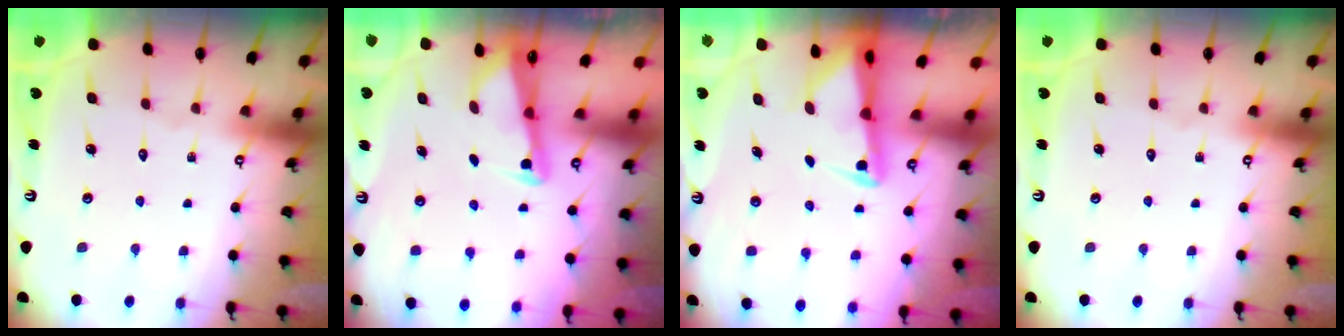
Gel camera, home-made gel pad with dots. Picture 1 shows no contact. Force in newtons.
{"total": 2.6, "press": 2.6, "slide": 0.2}
{"total": 2.5, "press": 2.5, "slide": 0.5}
{"total": 0.0}